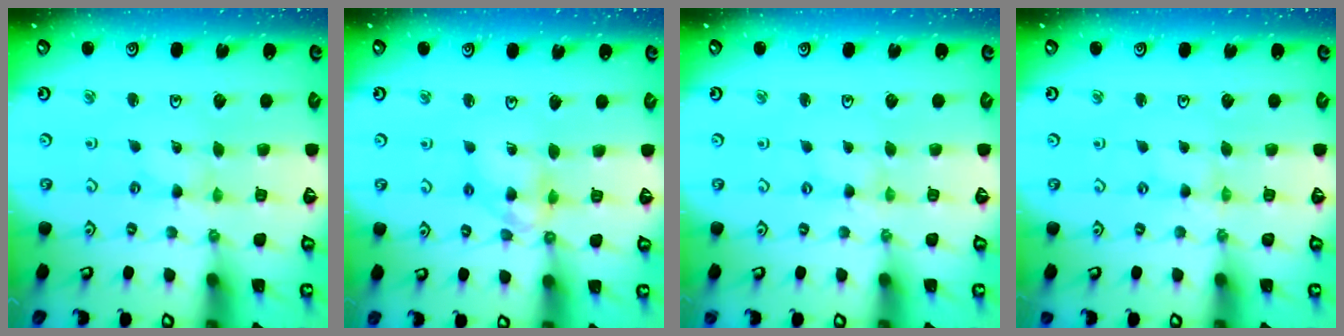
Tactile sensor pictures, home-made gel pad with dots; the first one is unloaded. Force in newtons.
{"total": 9.7, "press": 9.7, "slide": 0.9}
{"total": 0.0}
{"total": 0.0}